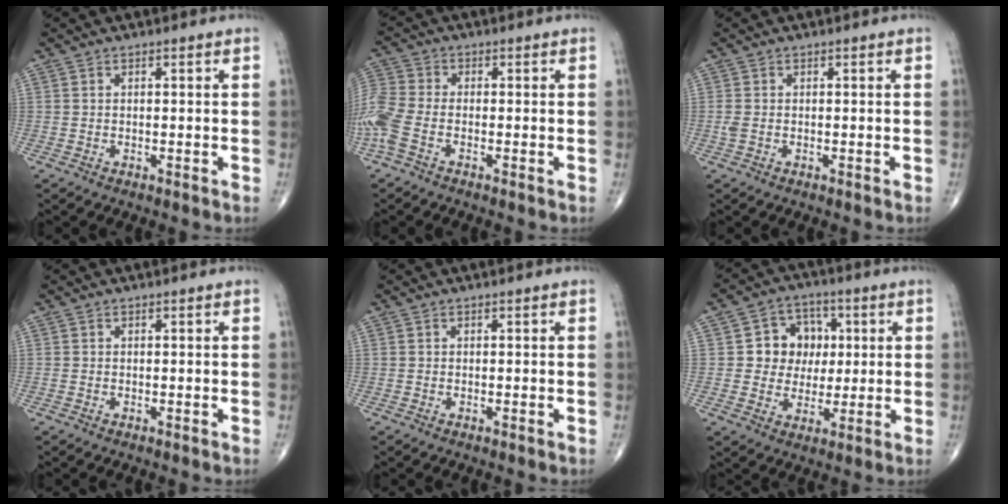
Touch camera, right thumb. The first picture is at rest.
{"total": 7.6, "force": [-3.2, 3.9, 5.7], "torque": [-0.161, 0.010, -0.074]}
{"total": 1.3, "force": [-0.2, 0.8, 1.0], "torque": [-0.033, -0.001, -0.004]}
{"total": 0.0}
{"total": 0.0}
{"total": 9.4, "force": [1.4, 8.4, 3.8], "torque": [-0.003, 0.007, 0.021]}